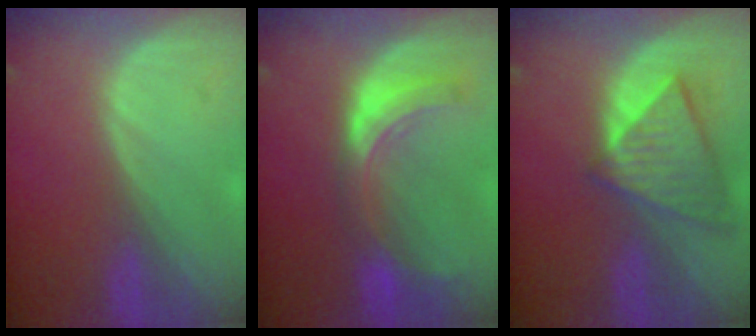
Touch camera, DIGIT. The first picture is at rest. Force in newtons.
{"total": 8.0, "press": 7.1, "slide": 3.8}
{"total": 8.0, "press": 7.2, "slide": 3.5}